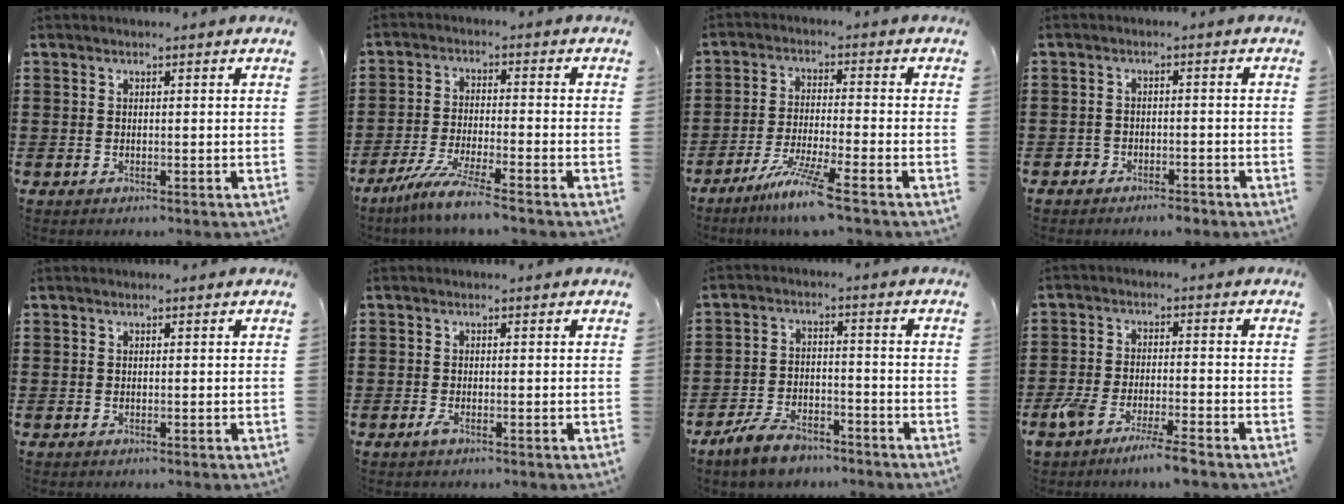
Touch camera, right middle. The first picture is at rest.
{"total": 6.4, "force": [-5.3, -0.3, 3.5], "torque": [-0.081, -0.020, -0.103]}
{"total": 6.8, "force": [-5.1, -0.3, 4.5], "torque": [-0.090, -0.015, -0.096]}
{"total": 2.4, "force": [-2.4, 0.6, 0.0], "torque": [-0.008, 0.001, -0.052]}
{"total": 0.0}
{"total": 1.2, "force": [-0.6, 0.2, 1.0], "torque": [-0.026, -0.006, -0.013]}
{"total": 6.0, "force": [-5.0, 2.0, 2.5], "torque": [-0.060, 0.007, -0.100]}
{"total": 5.5, "force": [-4.5, 0.3, 3.2], "torque": [-0.072, -0.012, -0.085]}